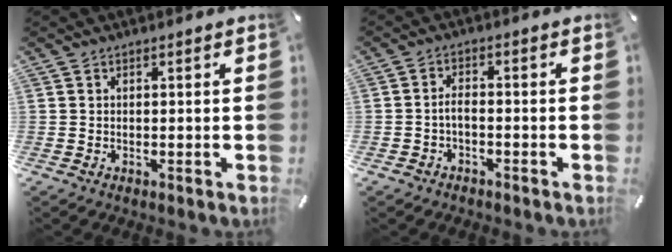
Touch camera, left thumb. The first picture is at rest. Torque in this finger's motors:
{"motor_torque": [0.07, 0.01, 0.18, -0.02, 0.00]}